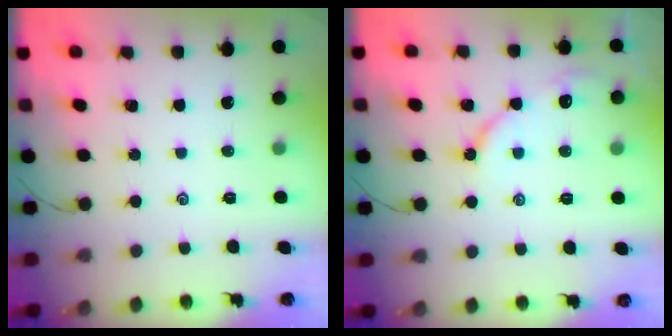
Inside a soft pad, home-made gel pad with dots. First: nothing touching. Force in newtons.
{"total": 7.2, "press": 7.1, "slide": 0.8}